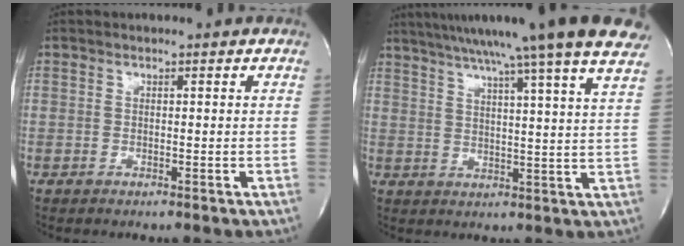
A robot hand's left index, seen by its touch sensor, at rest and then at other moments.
{"total": 21.8, "force": [17.9, -1.5, 12.4], "torque": [-0.211, -0.007, 0.234]}